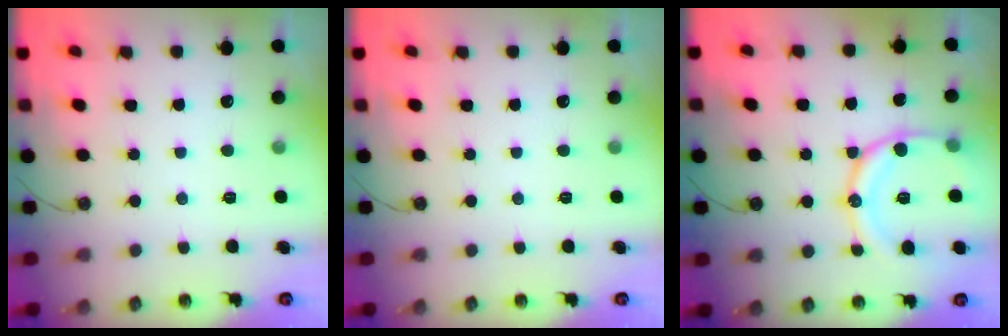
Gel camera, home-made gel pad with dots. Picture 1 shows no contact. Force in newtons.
{"total": 0.0}
{"total": 15.4, "press": 15.4, "slide": 0.7}